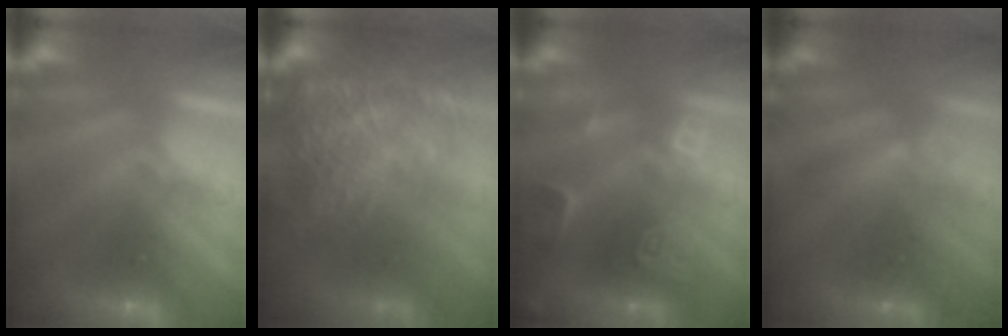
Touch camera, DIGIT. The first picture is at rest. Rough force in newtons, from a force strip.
{"total": 11.4}
{"total": 2.6}
{"total": 1.6}